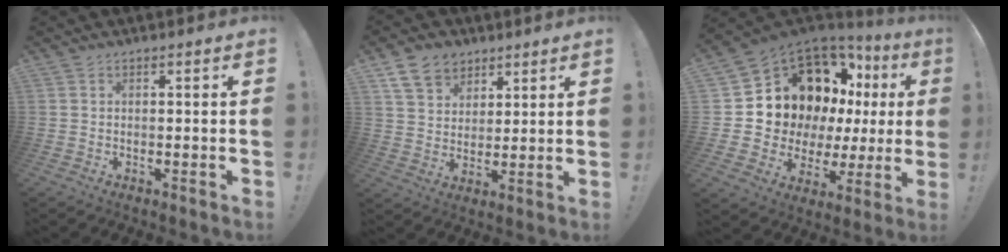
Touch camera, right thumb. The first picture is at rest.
{"total": 10.4, "force": [6.5, 7.5, 3.3], "torque": [-0.056, -0.031, 0.129]}
{"total": 16.1, "force": [8.4, 10.3, 9.1], "torque": [-0.137, -0.070, 0.181]}